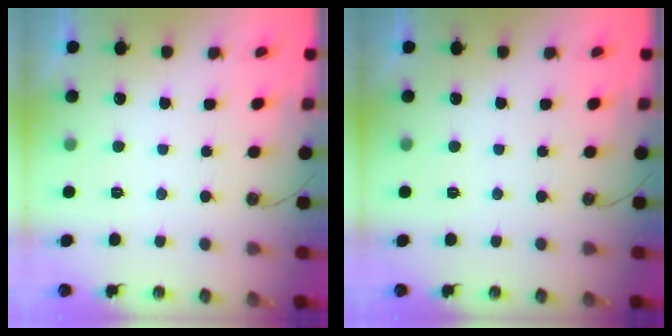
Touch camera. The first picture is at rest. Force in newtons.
{"total": 0.0}